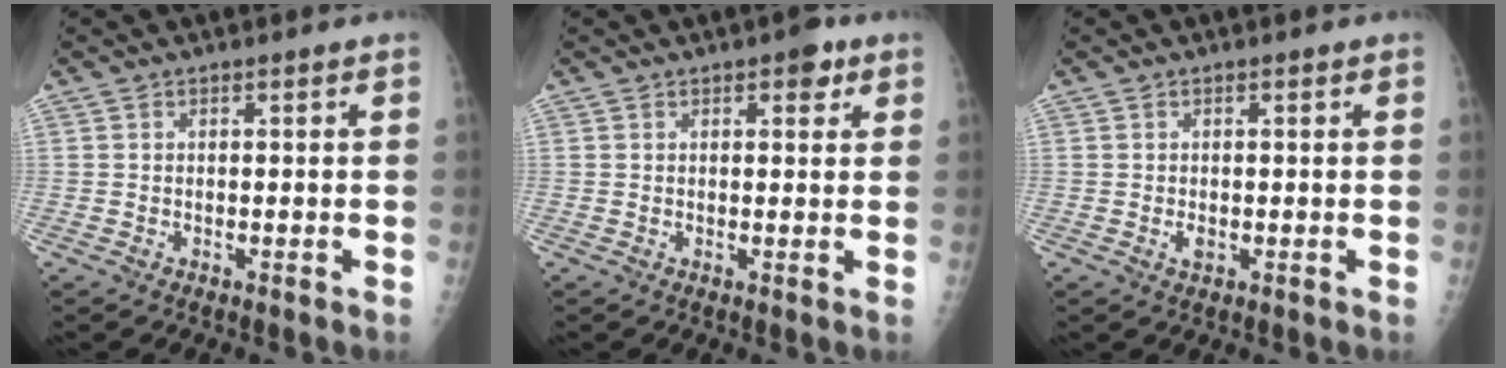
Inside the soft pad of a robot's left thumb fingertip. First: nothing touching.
{"total": 3.3, "force": [1.8, 1.6, 2.3], "torque": [-0.015, -0.003, 0.017]}
{"total": 1.5, "force": [-0.2, 0.9, 1.1], "torque": [-0.016, -0.002, -0.003]}